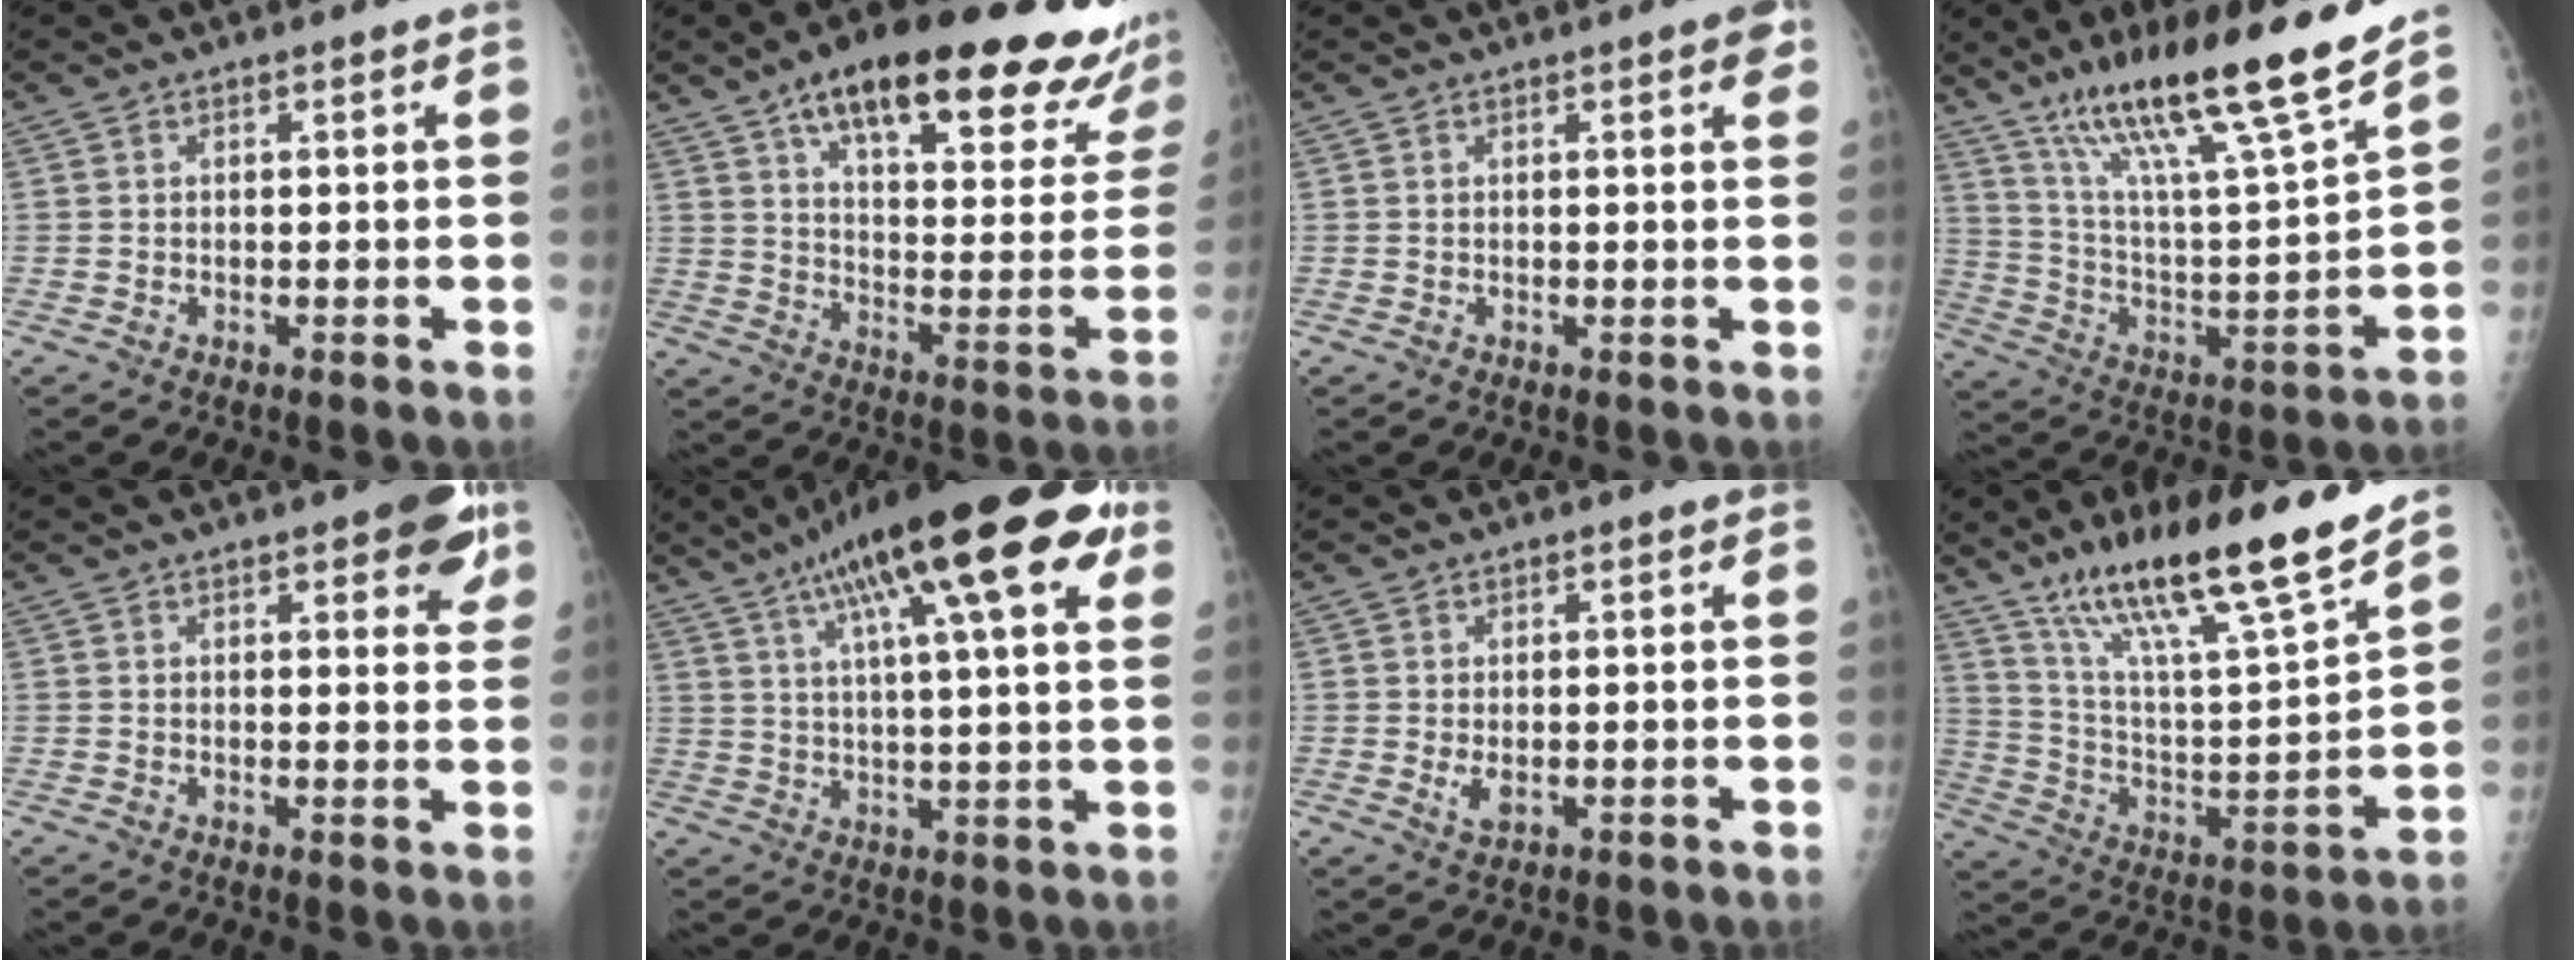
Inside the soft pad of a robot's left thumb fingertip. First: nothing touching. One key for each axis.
{"total": 31.3, "fx": 21.1, "fy": 9.0, "fz": 21.3, "tx": -0.271, "ty": -0.056, "tz": 0.292}
{"total": 2.7, "fx": 1.4, "fy": 0.7, "fz": 2.2, "tx": -0.020, "ty": -0.001, "tz": 0.012}
{"total": 23.3, "fx": 16.6, "fy": 1.9, "fz": 16.3, "tx": -0.252, "ty": -0.067, "tz": 0.291}
{"total": 8.0, "fx": 4.4, "fy": 3.1, "fz": 5.9, "tx": -0.041, "ty": -0.014, "tz": 0.047}
{"total": 24.8, "fx": 12.5, "fy": 6.1, "fz": 20.5, "tx": -0.312, "ty": 0.003, "tz": 0.188}
{"total": 2.2, "fx": 0.2, "fy": 1.2, "fz": 1.9, "tx": -0.031, "ty": -0.007, "tz": 0.007}
{"total": 23.2, "fx": 16.8, "fy": 2.8, "fz": 15.8, "tx": -0.245, "ty": -0.068, "tz": 0.297}